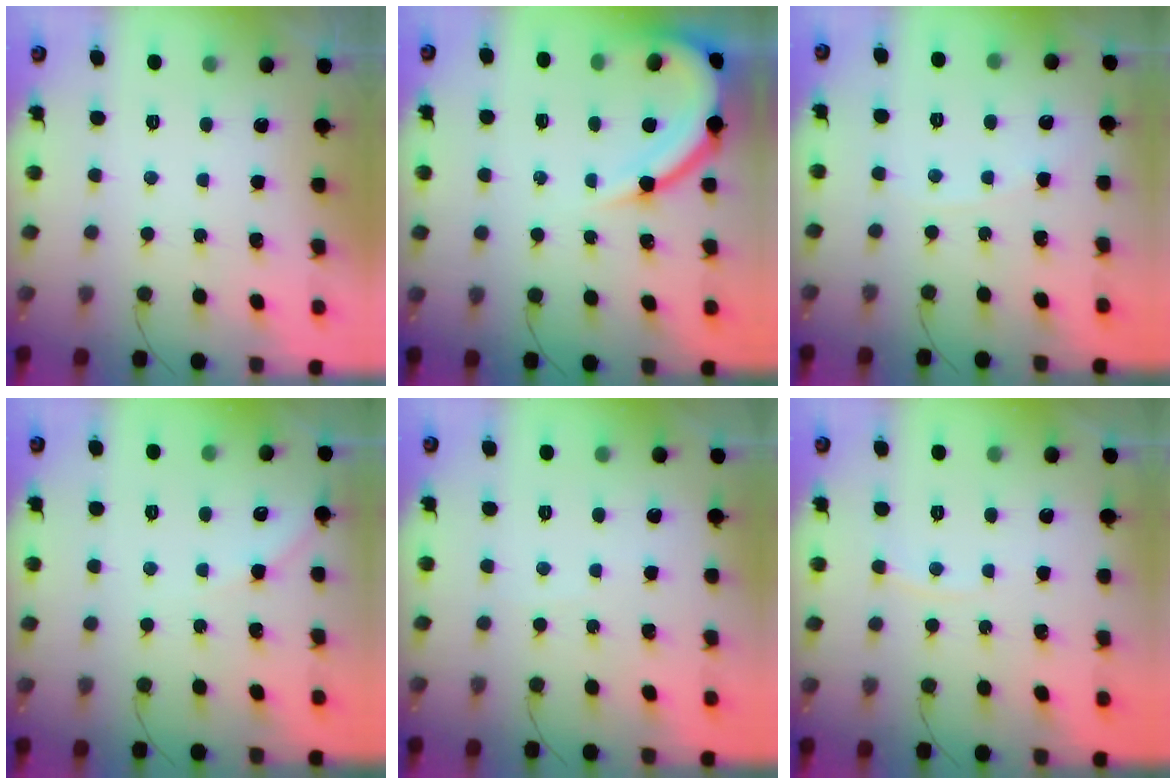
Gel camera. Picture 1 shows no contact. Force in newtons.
{"total": 9.8, "press": 9.7, "slide": 1.0}
{"total": 3.2, "press": 3.1, "slide": 0.4}
{"total": 4.1, "press": 4.0, "slide": 0.6}
{"total": 2.3, "press": 2.2, "slide": 0.3}
{"total": 2.8, "press": 2.8, "slide": 0.4}